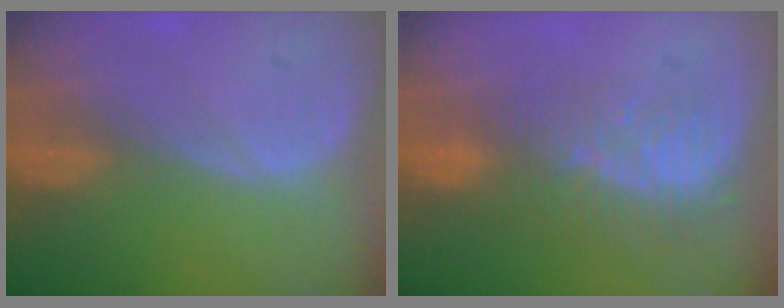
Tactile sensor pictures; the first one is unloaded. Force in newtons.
{"total": 8.4, "press": 7.5, "slide": 3.8}